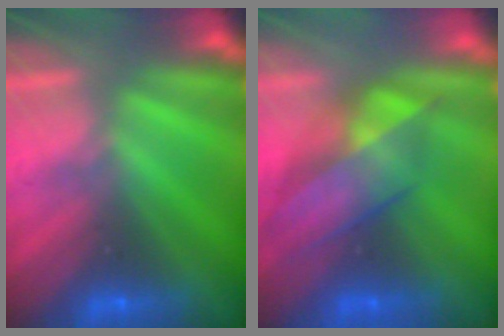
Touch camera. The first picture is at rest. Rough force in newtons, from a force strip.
{"total": 3.9}